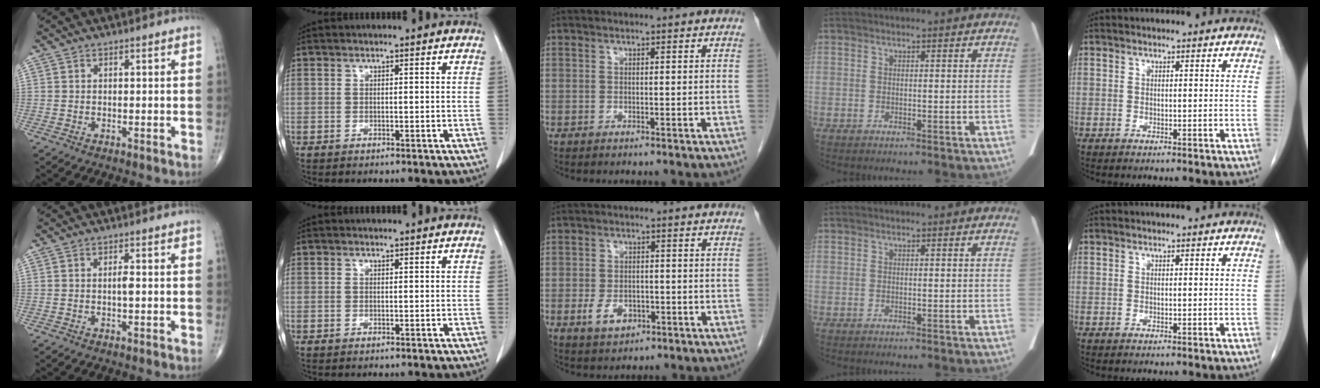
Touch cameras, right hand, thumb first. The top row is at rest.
{"thumb": {"total": 1.6, "force": [-0.1, 0.5, 1.5], "torque": [-0.029, 0.001, -0.004]}, "middle": {"total": 4.3, "force": [-1.7, 2.8, 2.8], "torque": [-0.056, -0.002, -0.020]}}